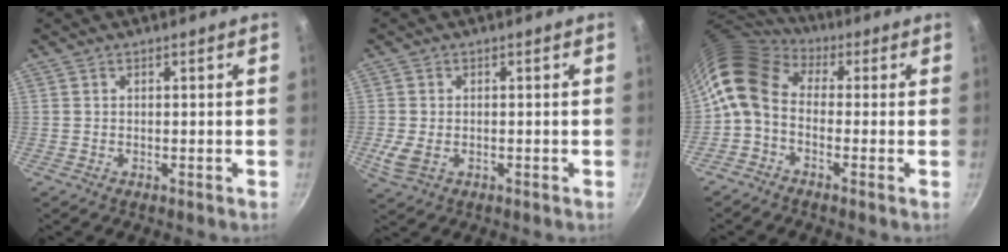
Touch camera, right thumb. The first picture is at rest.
{"total": 4.2, "force": [-0.8, 2.8, 3.0], "torque": [-0.062, -0.007, -0.013]}
{"total": 10.5, "force": [0.0, 7.5, 7.4], "torque": [-0.135, 0.023, -0.024]}